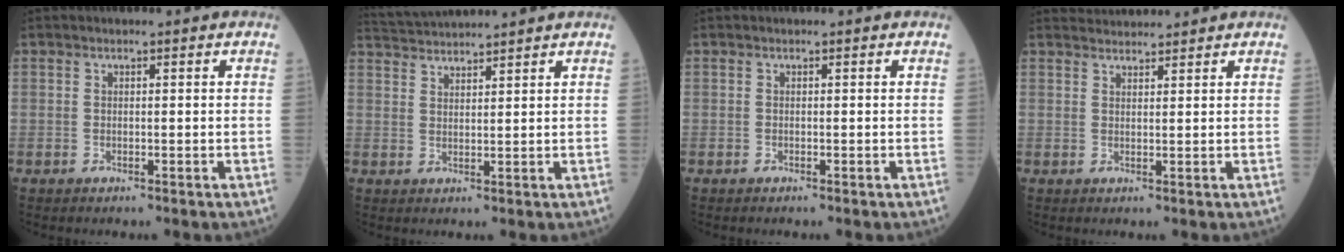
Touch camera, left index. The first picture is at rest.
{"total": 6.6, "force": [6.4, -1.0, 1.2], "torque": [-0.030, 0.029, 0.112]}
{"total": 0.0}
{"total": 3.1, "force": [3.1, -0.1, -0.1], "torque": [-0.005, 0.024, 0.059]}